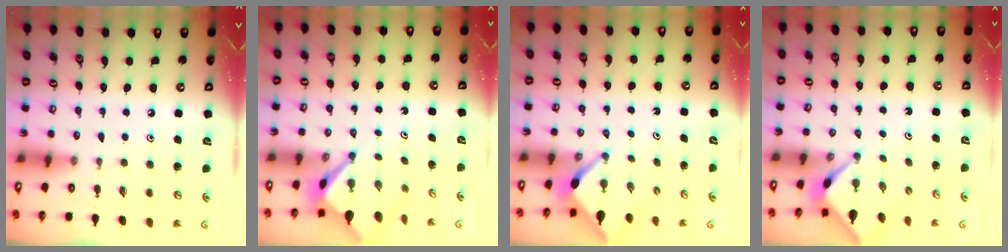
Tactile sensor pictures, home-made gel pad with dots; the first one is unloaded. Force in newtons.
{"total": 3.7, "press": 3.7, "slide": 0.3}
{"total": 2.6, "press": 2.6, "slide": 0.3}
{"total": 2.2, "press": 2.2, "slide": 0.3}